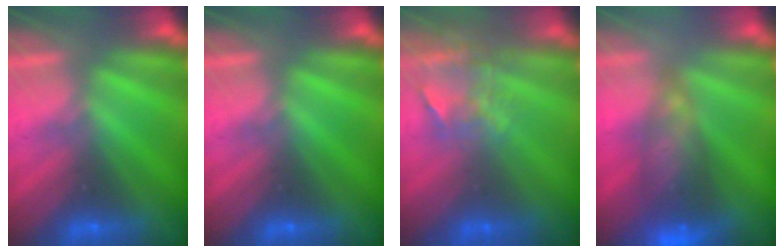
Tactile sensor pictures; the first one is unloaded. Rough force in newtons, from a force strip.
{"total": 0.0}
{"total": 4.4}
{"total": 7.4}